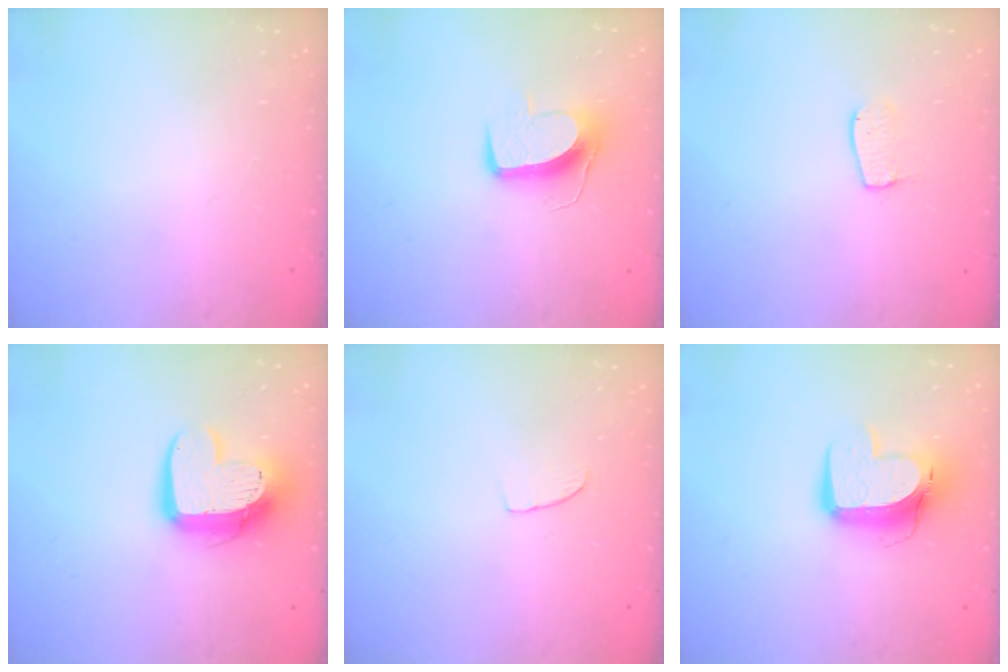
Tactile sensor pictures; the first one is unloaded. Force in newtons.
{"total": 9.8, "press": 9.8, "slide": 0.8}
{"total": 6.5, "press": 6.5, "slide": 0.5}
{"total": 14.4, "press": 14.3, "slide": 1.2}
{"total": 3.1, "press": 3.1, "slide": 0.2}
{"total": 12.3, "press": 12.3, "slide": 1.3}